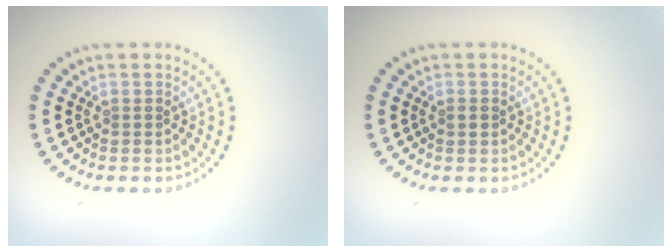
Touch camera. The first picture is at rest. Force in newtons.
{"total": 0.9, "press": 0.9, "slide": 0.1}